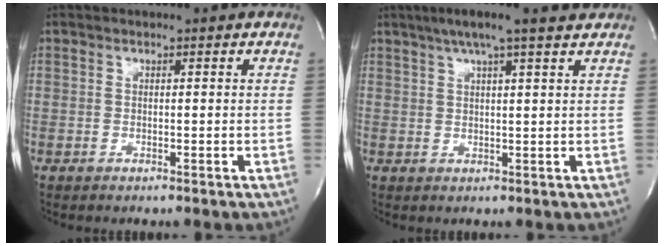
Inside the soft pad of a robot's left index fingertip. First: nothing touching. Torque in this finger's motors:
{"motor_torque": [0.18, -0.17, 0.10, 0.02]}